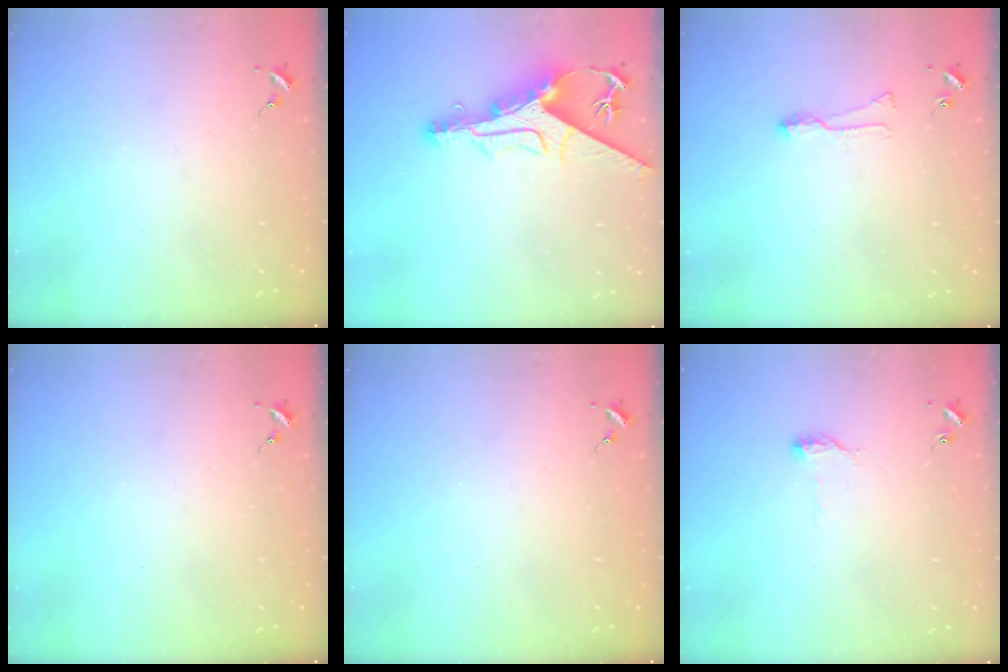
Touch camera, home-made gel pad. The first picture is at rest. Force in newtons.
{"total": 12.6, "press": 12.5, "slide": 1.4}
{"total": 6.4, "press": 6.4, "slide": 0.7}
{"total": 0.0}
{"total": 0.0}
{"total": 6.9, "press": 6.9, "slide": 0.6}